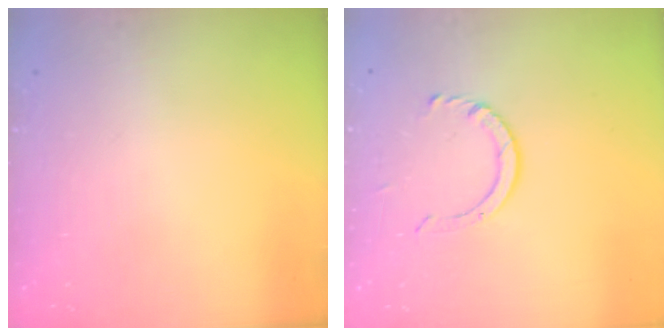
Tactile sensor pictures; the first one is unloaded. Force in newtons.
{"total": 4.2, "press": 4.2, "slide": 0.3}